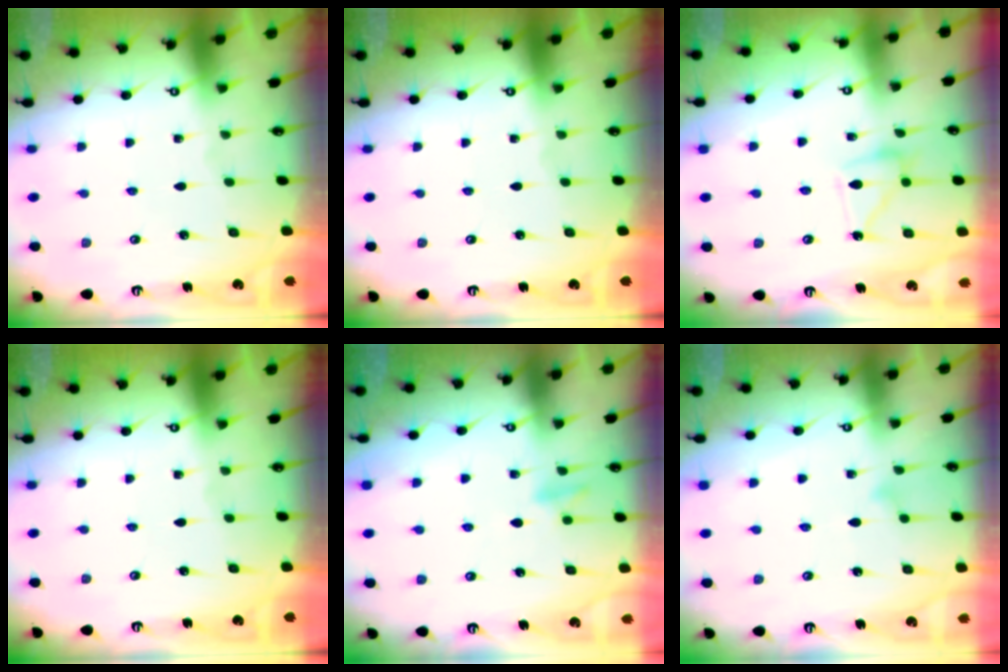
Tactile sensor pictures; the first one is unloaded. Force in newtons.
{"total": 0.0}
{"total": 11.3, "press": 11.2, "slide": 0.9}
{"total": 0.0}
{"total": 8.9, "press": 8.8, "slide": 1.4}
{"total": 8.4, "press": 8.4, "slide": 0.5}